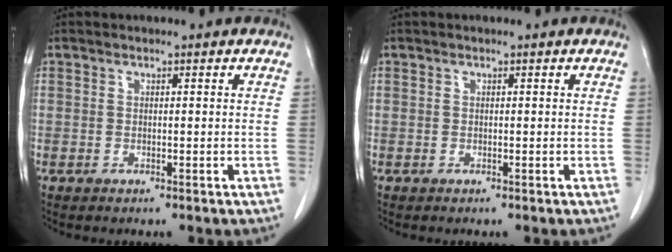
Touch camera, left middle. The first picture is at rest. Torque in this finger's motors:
{"motor_torque": [-0.13, -0.13, 0.00, -0.01]}